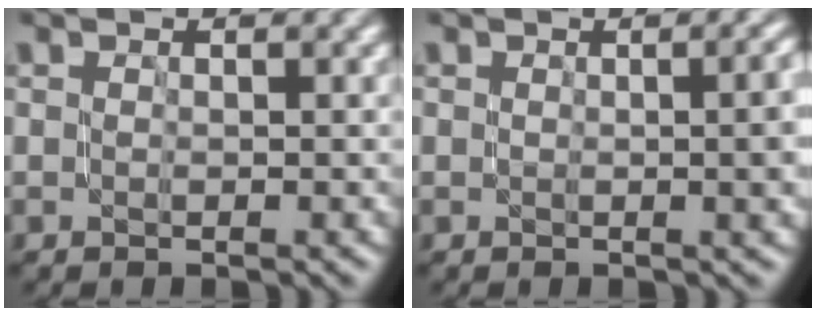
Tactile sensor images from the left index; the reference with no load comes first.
{"total": 4.3, "force": [0.2, 1.8, 3.9], "torque": [-0.033, 0.002, 0.007]}